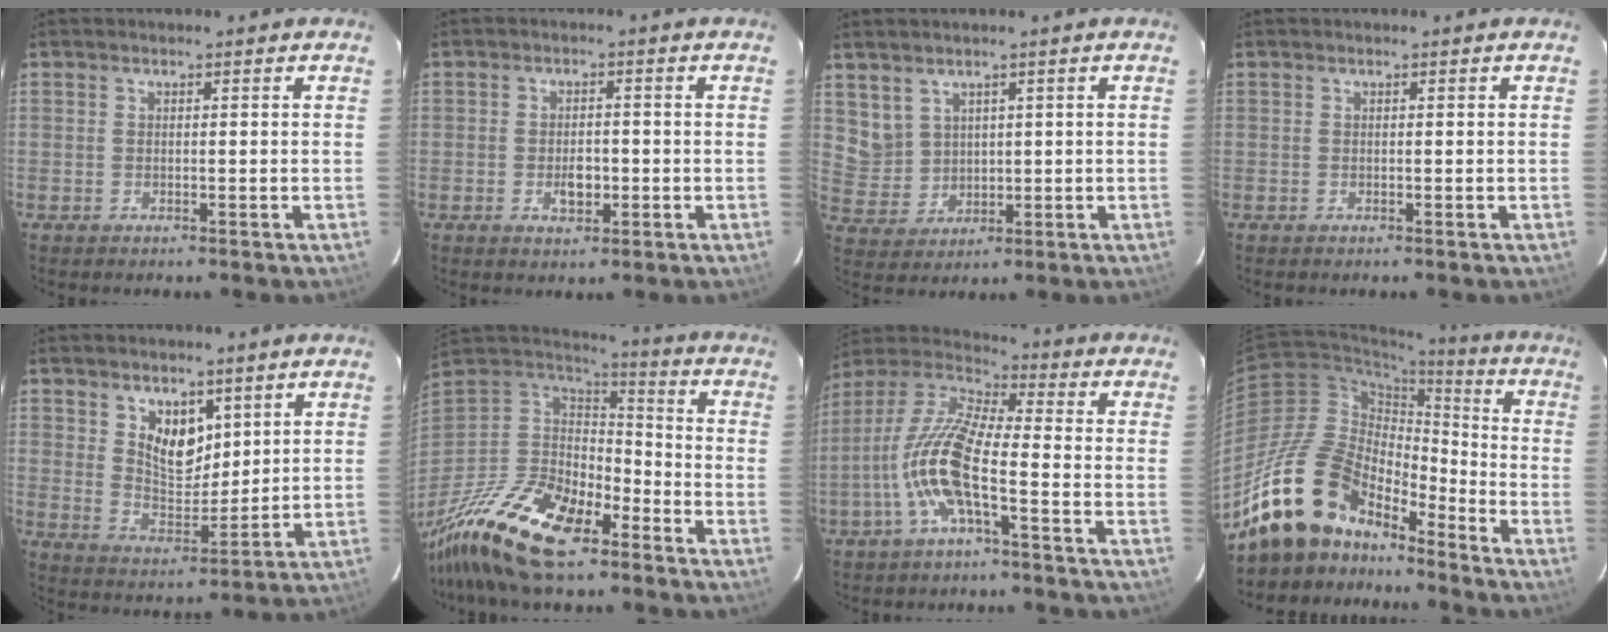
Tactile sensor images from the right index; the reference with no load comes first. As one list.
[{"total": 3.7, "force": [-1.0, 2.5, 2.5], "torque": [-0.043, 0.000, -0.012]}, {"total": 5.9, "force": [3.6, 4.5, 1.2], "torque": [-0.018, 0.008, 0.093]}, {"total": 0.0}, {"total": 8.2, "force": [4.0, 5.0, 5.2], "torque": [-0.079, -0.003, 0.082]}, {"total": 22.1, "force": [-15.4, 8.8, 13.2], "torque": [-0.282, -0.026, -0.281]}, {"total": 12.9, "force": [-4.5, 2.8, 11.8], "torque": [-0.245, 0.003, -0.096]}, {"total": 17.9, "force": [-14.3, 8.1, 7.2], "torque": [-0.143, 0.014, -0.254]}]